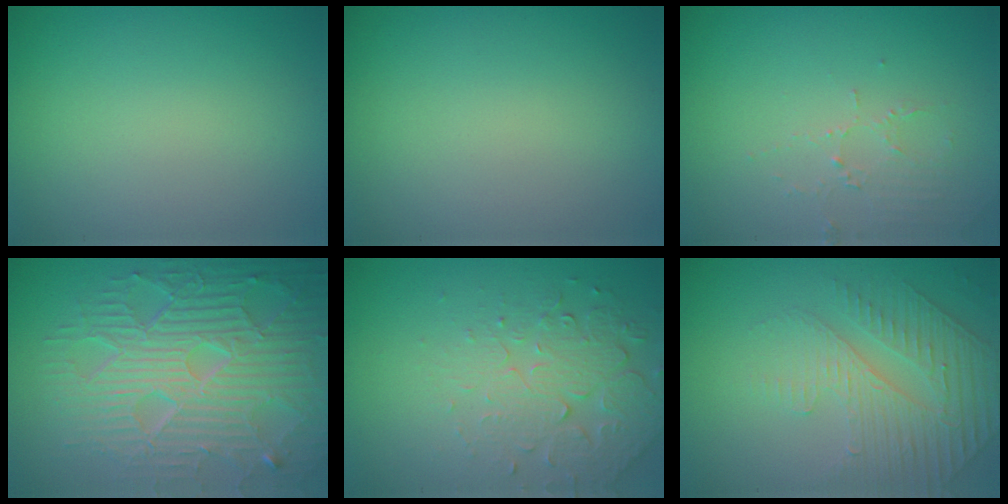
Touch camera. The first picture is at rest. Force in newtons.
{"total": 0.0}
{"total": 1.9, "press": 1.8, "slide": 0.4}
{"total": 9.1, "press": 6.5, "slide": 6.4}
{"total": 5.0, "press": 3.5, "slide": 3.6}
{"total": 4.7, "press": 3.4, "slide": 3.3}